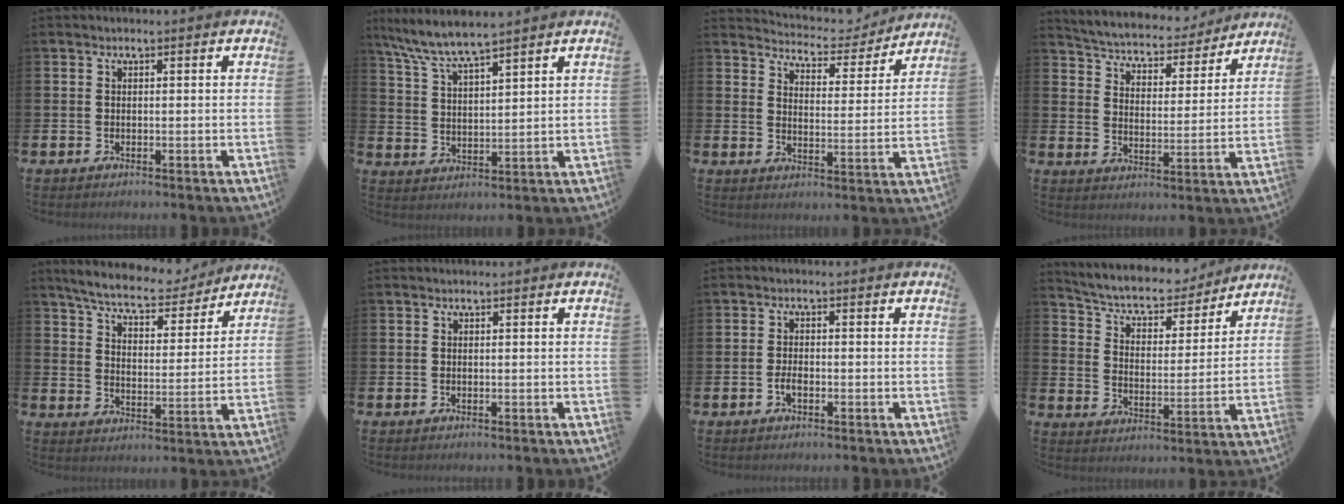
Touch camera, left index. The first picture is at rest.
{"total": 6.3, "force": [6.0, -0.2, 2.0], "torque": [-0.062, -0.031, 0.105]}
{"total": 5.0, "force": [4.9, 1.0, 0.2], "torque": [-0.022, -0.042, 0.080]}
{"total": 5.2, "force": [5.0, 1.4, 0.4], "torque": [-0.037, -0.044, 0.082]}
{"total": 7.5, "force": [7.0, 1.5, 2.0], "torque": [-0.065, -0.046, 0.121]}
{"total": 0.0}
{"total": 1.8, "force": [-0.8, 0.8, 1.4], "torque": [-0.029, 0.003, -0.014]}
{"total": 6.0, "force": [5.4, 2.2, 1.3], "torque": [-0.049, -0.046, 0.086]}